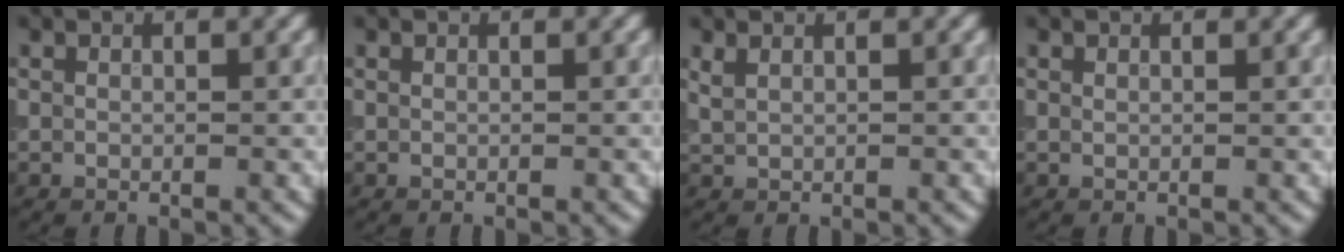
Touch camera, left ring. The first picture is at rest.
{"total": 0.0}
{"total": 0.7, "force": [0.6, 0.1, 0.4], "torque": [-0.014, 0.000, 0.017]}
{"total": 0.7, "force": [0.6, 0.1, 0.2], "torque": [-0.011, -0.004, 0.004]}